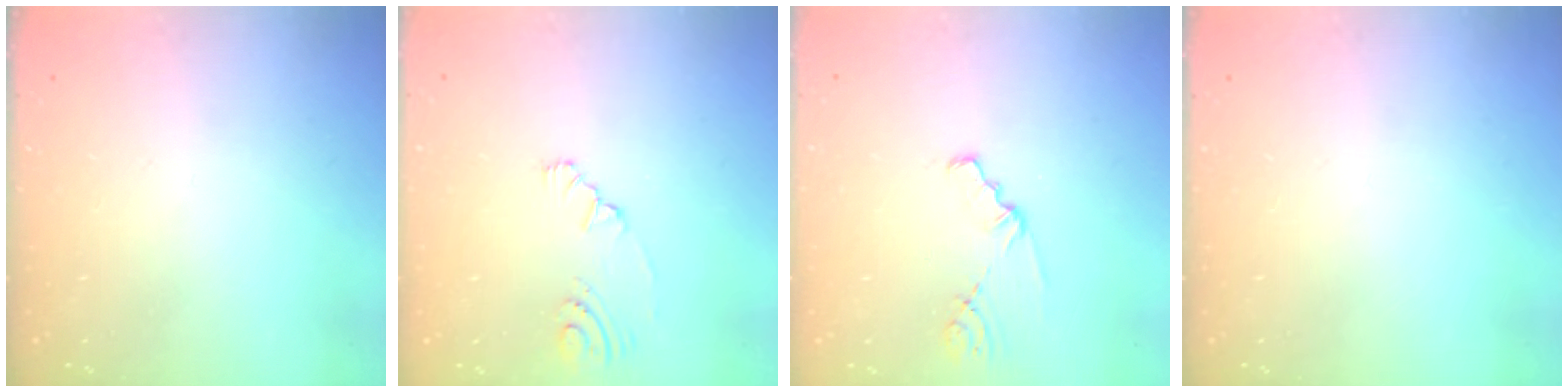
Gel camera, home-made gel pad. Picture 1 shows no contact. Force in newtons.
{"total": 5.6, "press": 3.4, "slide": 4.5}
{"total": 1.7, "press": 1.7, "slide": 0.1}
{"total": 0.0}